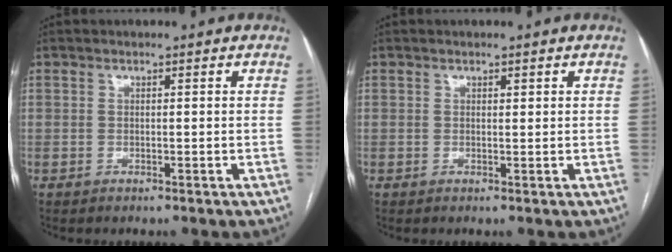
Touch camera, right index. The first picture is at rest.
{"total": 0.5, "force": [0.3, 0.2, 0.4], "torque": [-0.006, -0.002, 0.004]}